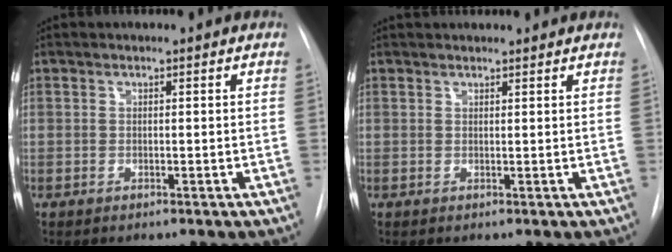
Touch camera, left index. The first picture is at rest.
{"total": 2.5, "force": [2.4, 0.4, 0.7], "torque": [-0.007, 0.030, 0.025]}